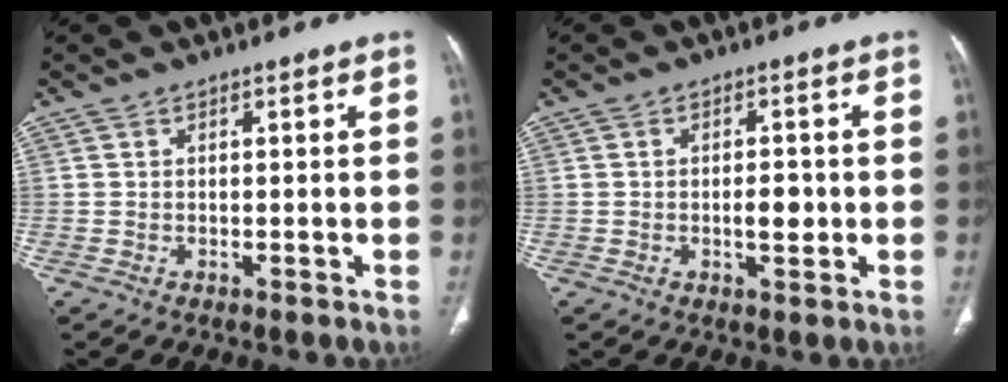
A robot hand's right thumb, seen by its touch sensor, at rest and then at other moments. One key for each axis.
{"total": 3.7, "fx": -0.5, "fy": 1.8, "fz": 3.2, "tx": -0.044, "ty": 0.001, "tz": -0.007}